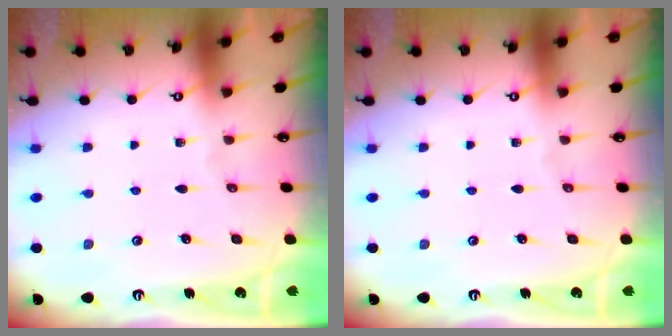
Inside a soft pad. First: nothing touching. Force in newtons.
{"total": 0.0}